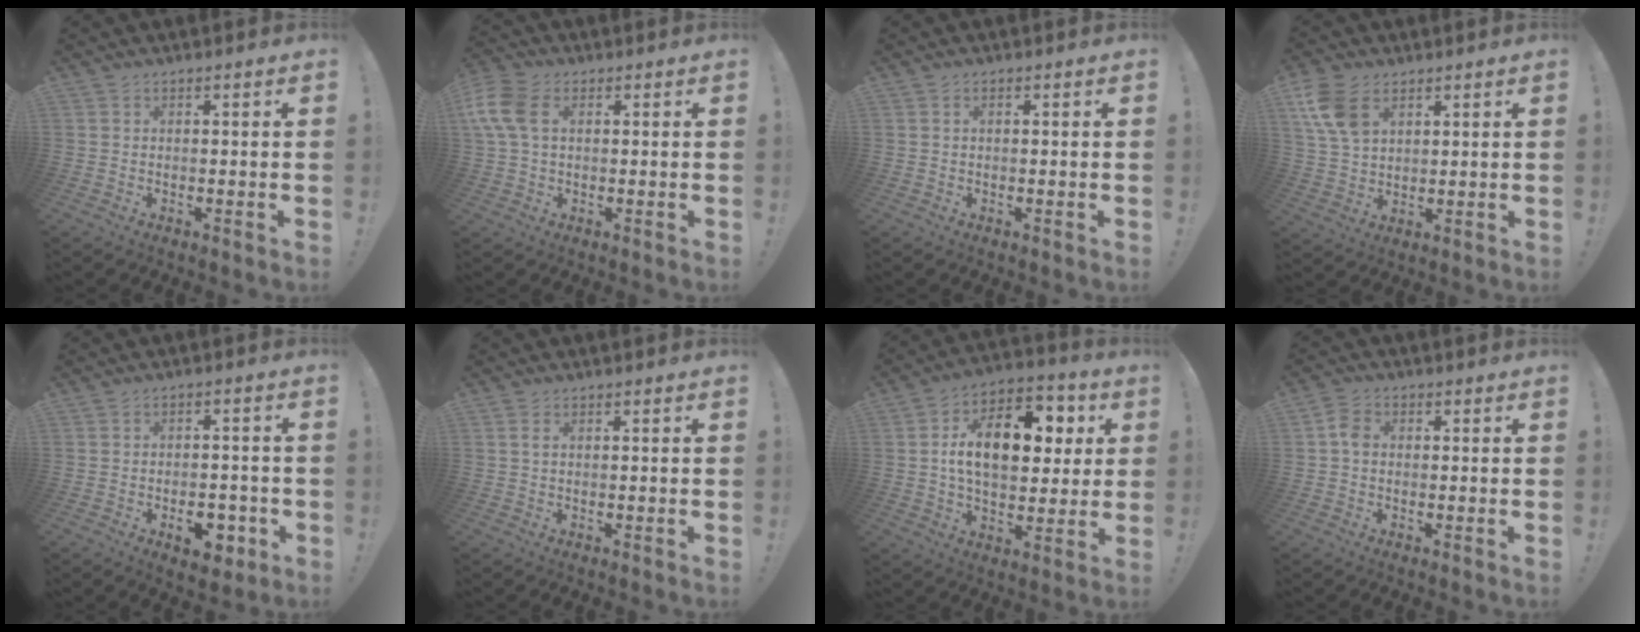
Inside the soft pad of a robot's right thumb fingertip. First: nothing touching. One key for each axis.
{"total": 10.8, "fx": 2.5, "fy": 7.2, "fz": 7.7, "tx": -0.166, "ty": 0.002, "tz": 0.048}
{"total": 0.8, "fx": 0.2, "fy": 0.4, "fz": 0.7, "tx": -0.019, "ty": 0.004, "tz": 0.005}
{"total": 11.1, "fx": 5.4, "fy": 7.1, "fz": 6.7, "tx": -0.126, "ty": -0.014, "tz": 0.106}
{"total": 8.5, "fx": -4.2, "fy": 5.2, "fz": 5.3, "tx": -0.045, "ty": 0.023, "tz": -0.065}
{"total": 1.2, "fx": 0.5, "fy": 0.6, "fz": 0.9, "tx": -0.012, "ty": 0.000, "tz": 0.006}
{"total": 17.6, "fx": 3.2, "fy": 10.8, "fz": 13.5, "tx": -0.203, "ty": -0.001, "tz": 0.055}
{"total": 4.4, "fx": -0.1, "fy": 3.3, "fz": 3.0, "tx": -0.045, "ty": 0.010, "tz": 0.001}